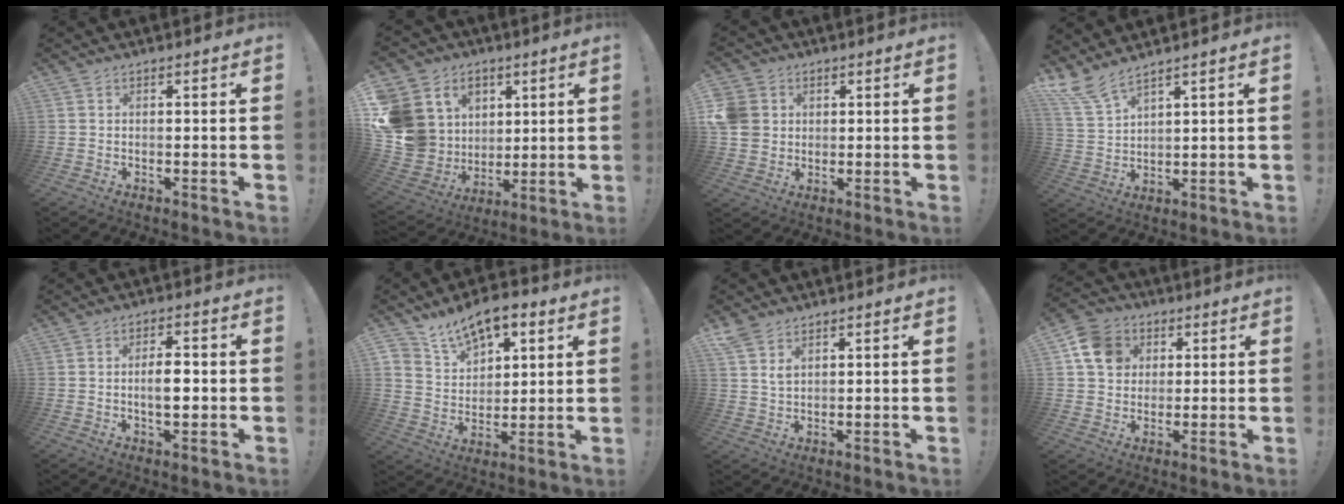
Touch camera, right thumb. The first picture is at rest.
{"total": 16.5, "force": [3.8, 15.0, 5.7], "torque": [-0.109, -0.023, 0.107]}
{"total": 8.3, "force": [1.9, 7.4, 3.3], "torque": [-0.071, -0.006, 0.040]}
{"total": 7.7, "force": [6.5, 1.4, 4.0], "torque": [-0.096, -0.029, 0.126]}
{"total": 6.0, "force": [-0.7, 2.7, 5.2], "torque": [-0.082, 0.004, -0.019]}
{"total": 11.1, "force": [8.1, 6.2, 4.5], "torque": [-0.078, -0.051, 0.155]}
{"total": 4.7, "force": [3.3, 2.4, 2.2], "torque": [-0.038, -0.017, 0.062]}
{"total": 11.3, "force": [3.9, 9.5, 4.6], "torque": [-0.063, -0.007, 0.080]}